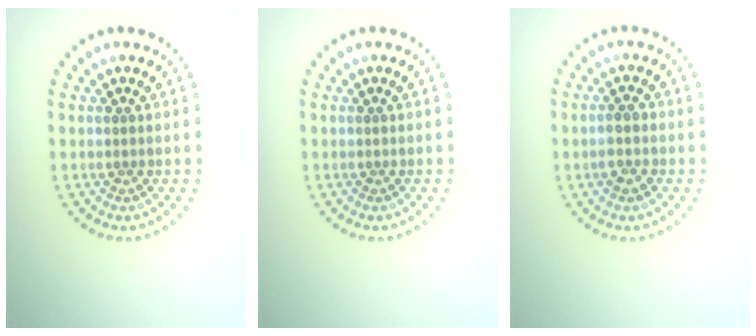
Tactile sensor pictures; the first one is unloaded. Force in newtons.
{"total": 0.0}
{"total": 1.7, "press": 1.6, "slide": 0.6}